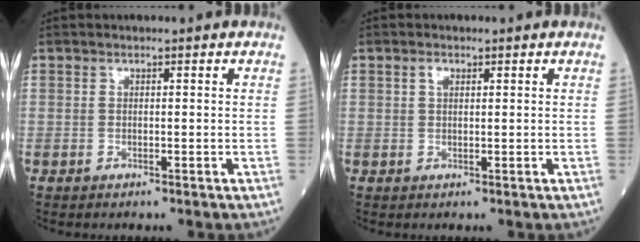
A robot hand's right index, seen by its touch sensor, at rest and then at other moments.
{"total": 1.2, "force": [0.6, 0.6, 0.8], "torque": [-0.017, 0.002, 0.009]}